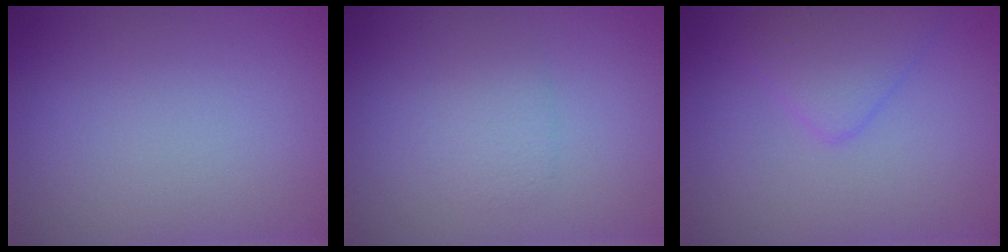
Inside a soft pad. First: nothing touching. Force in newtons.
{"total": 1.4, "press": 1.4, "slide": 0.0}
{"total": 2.6, "press": 2.6, "slide": 0.1}